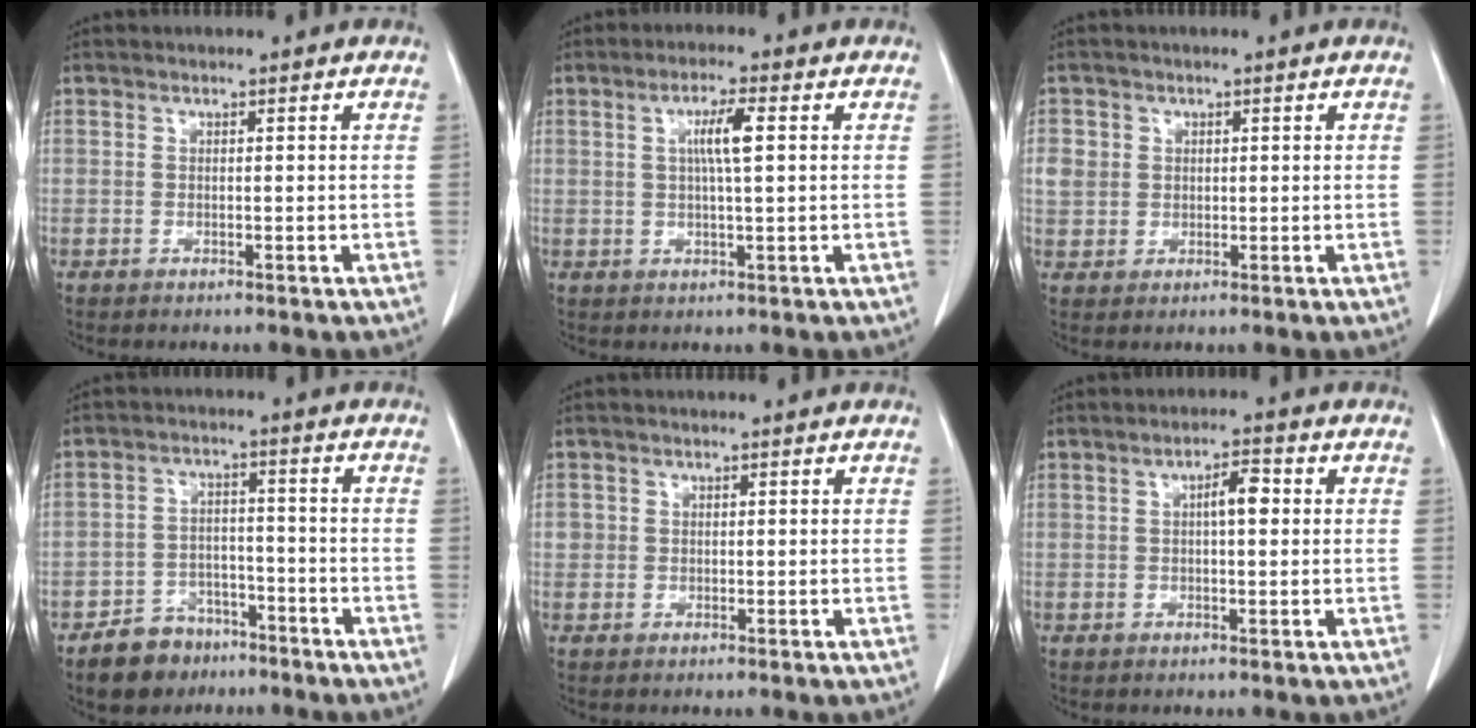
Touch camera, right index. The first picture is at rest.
{"total": 5.0, "force": [1.0, 0.5, 4.8], "torque": [-0.090, 0.003, 0.019]}
{"total": 5.9, "force": [1.1, 5.5, 2.0], "torque": [-0.059, 0.015, 0.029]}
{"total": 7.6, "force": [-5.4, 4.9, 2.0], "torque": [-0.042, 0.011, -0.085]}
{"total": 2.1, "force": [0.1, 2.0, 0.6], "torque": [-0.011, 0.013, 0.007]}
{"total": 4.1, "force": [0.7, 1.3, 3.8], "torque": [-0.067, 0.013, 0.011]}